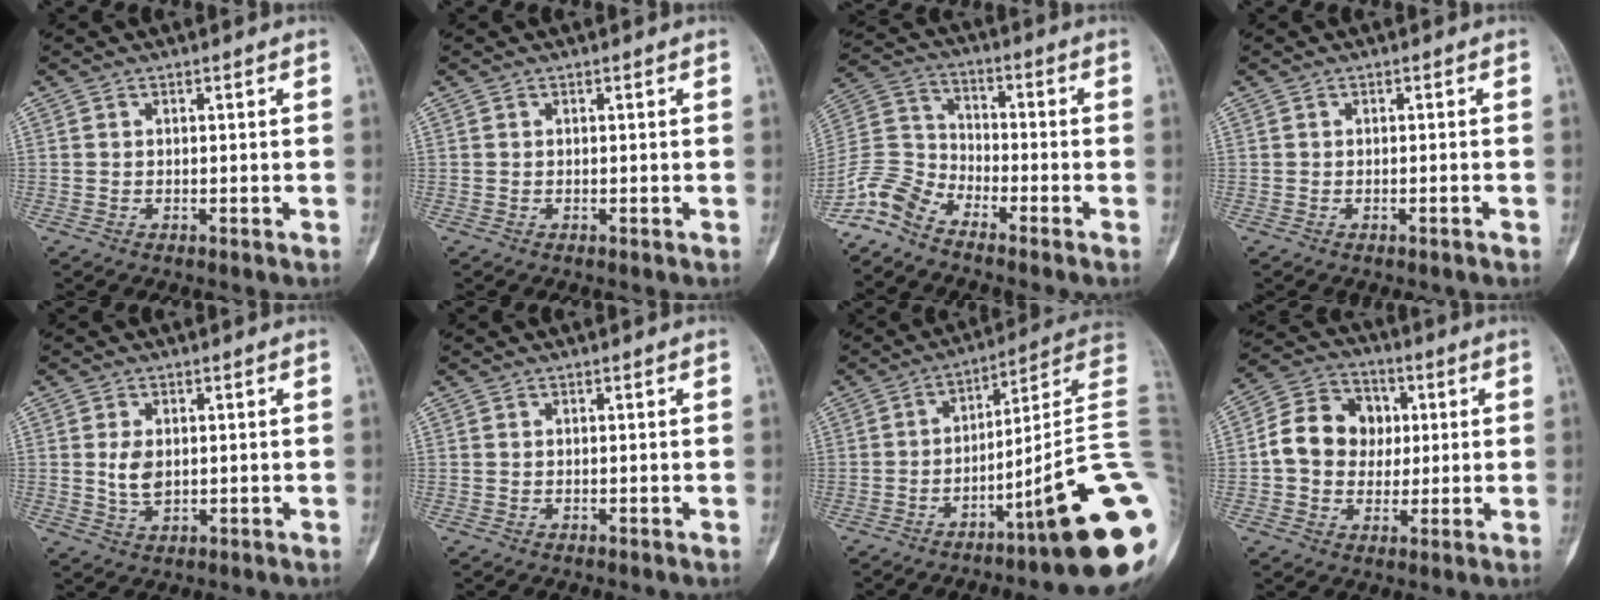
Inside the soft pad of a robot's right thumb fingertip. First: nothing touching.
{"total": 0.0}
{"total": 8.5, "force": [-7.3, 3.3, 2.9], "torque": [-0.068, 0.047, -0.161]}
{"total": 0.8, "force": [-0.5, 0.1, 0.6], "torque": [-0.016, 0.004, -0.004]}
{"total": 4.3, "force": [0.4, 2.7, 3.3], "torque": [-0.056, -0.008, 0.013]}
{"total": 0.0}
{"total": 21.0, "force": [-6.0, 1.7, 20.1], "torque": [-0.213, 0.051, -0.087]}
{"total": 12.3, "force": [0.9, 10.4, 6.6], "torque": [-0.083, 0.021, 0.006]}